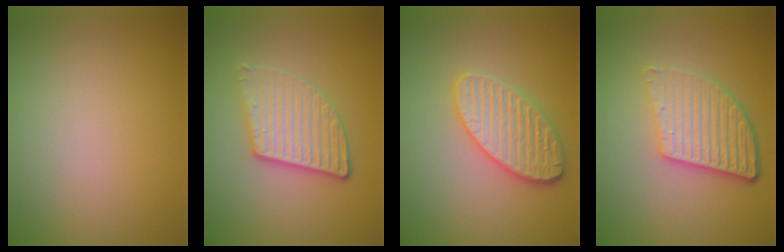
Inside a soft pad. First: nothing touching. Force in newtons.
{"total": 3.7, "press": 3.2, "slide": 2.0}
{"total": 3.8, "press": 3.5, "slide": 1.4}
{"total": 5.6, "press": 4.0, "slide": 4.0}